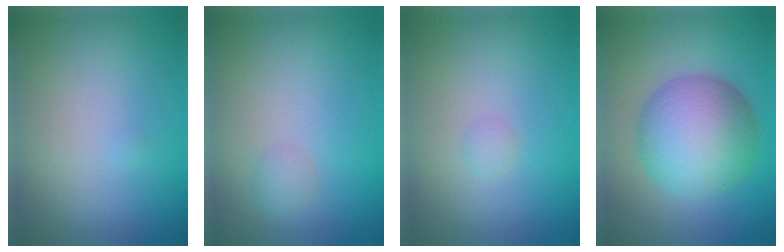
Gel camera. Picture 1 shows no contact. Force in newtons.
{"total": 1.0, "press": 1.0, "slide": 0.0}
{"total": 0.6, "press": 0.6, "slide": 0.0}
{"total": 8.7, "press": 8.7, "slide": 0.2}